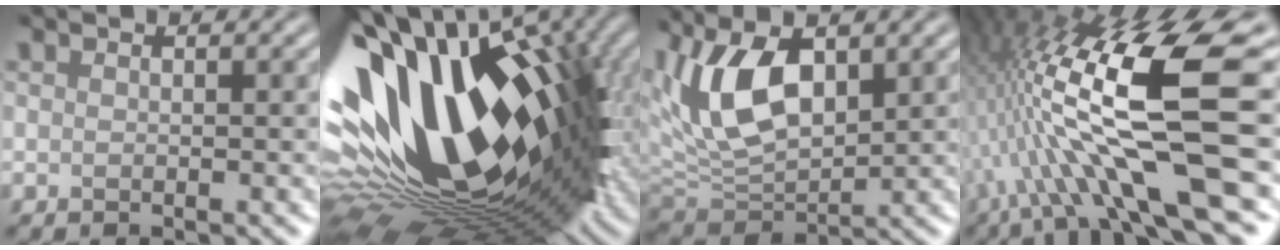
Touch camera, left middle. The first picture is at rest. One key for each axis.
{"total": 18.5, "fx": 4.4, "fy": 9.0, "fz": 15.5, "tx": -0.261, "ty": 0.038, "tz": 0.070}
{"total": 7.9, "fx": 2.5, "fy": 4.0, "fz": 6.4, "tx": -0.138, "ty": 0.016, "tz": 0.048}
{"total": 13.1, "fx": -1.1, "fy": 3.2, "fz": 12.6, "tx": -0.239, "ty": 0.012, "tz": -0.005}